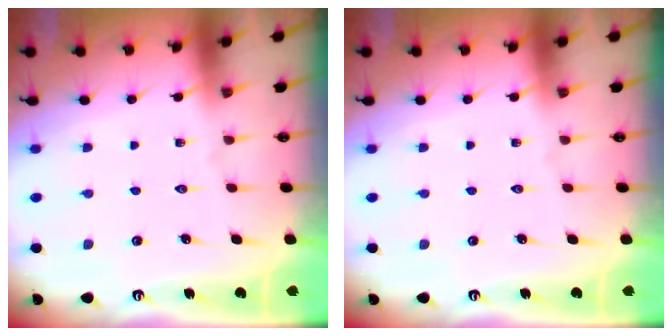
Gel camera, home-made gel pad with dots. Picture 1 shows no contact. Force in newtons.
{"total": 0.0}